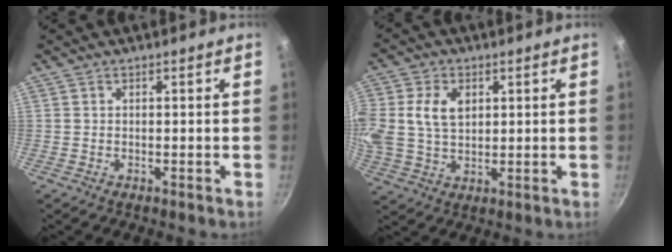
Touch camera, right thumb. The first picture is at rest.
{"total": 11.7, "force": [2.6, 8.2, 7.9], "torque": [-0.162, 0.010, 0.049]}